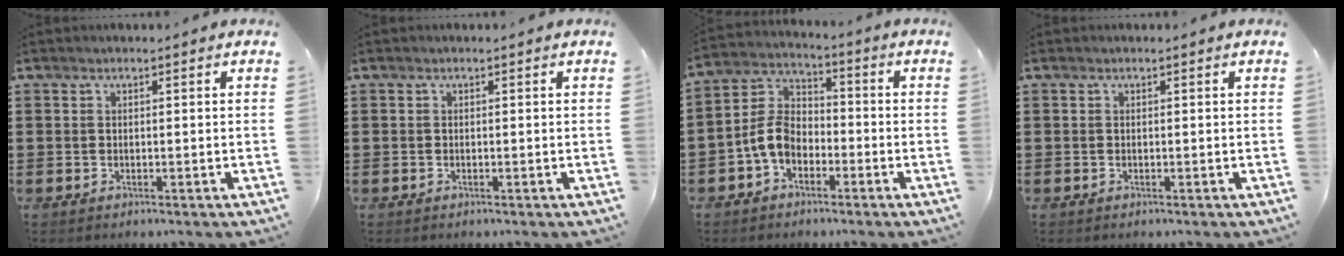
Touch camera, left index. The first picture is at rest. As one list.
[{"total": 0.0}, {"total": 6.8, "force": [-3.1, 4.5, 4.1], "torque": [-0.120, 0.004, -0.071]}, {"total": 0.0}]